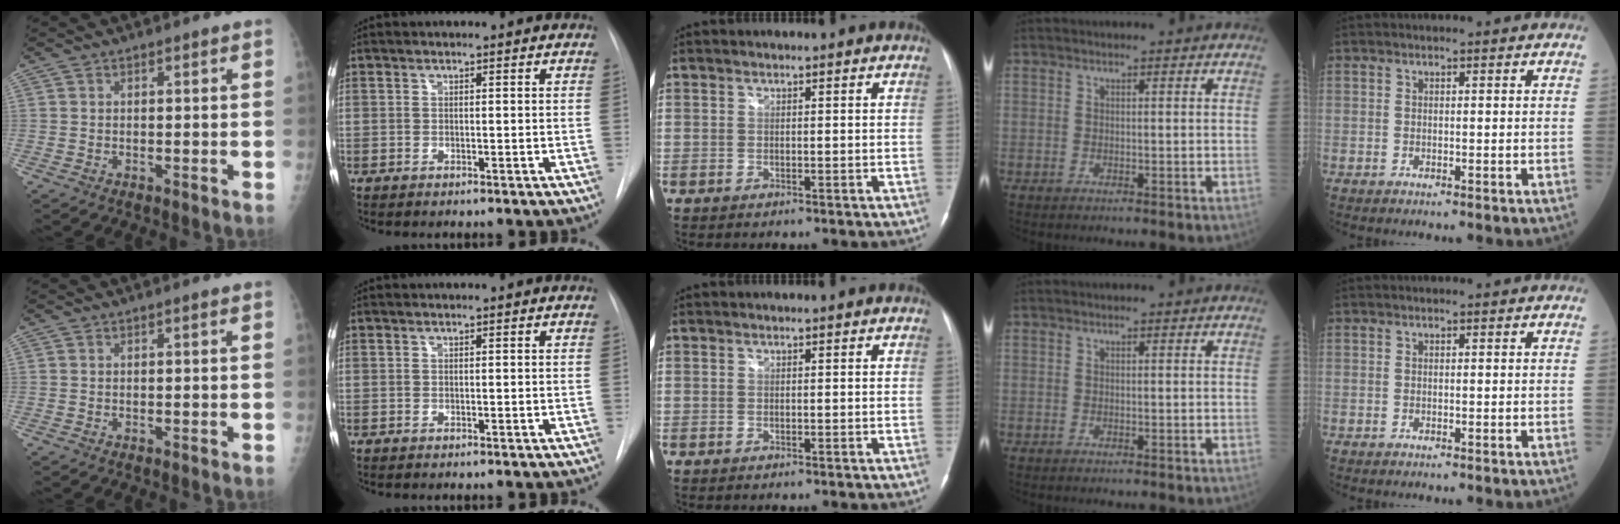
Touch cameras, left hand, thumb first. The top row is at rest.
{}